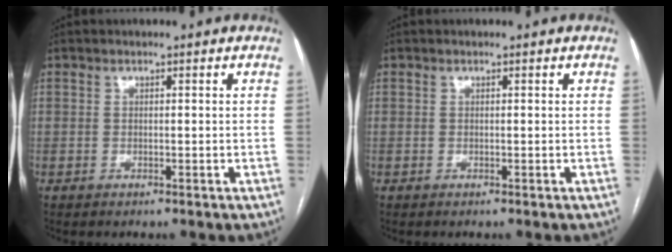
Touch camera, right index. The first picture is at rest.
{"total": 0.0}